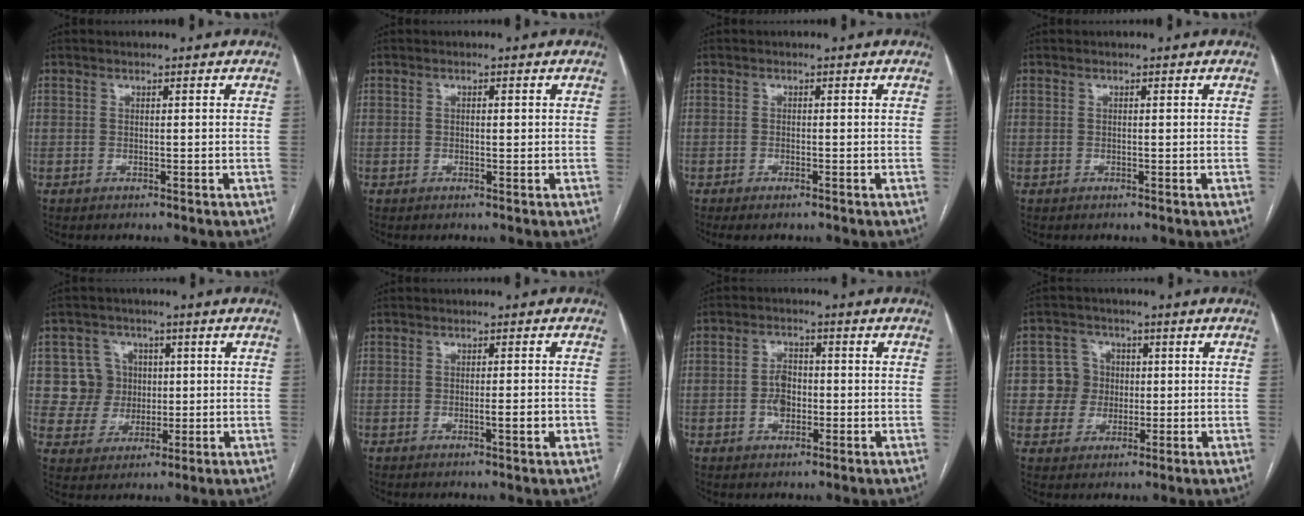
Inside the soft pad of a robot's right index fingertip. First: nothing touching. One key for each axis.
{"total": 1.0, "fx": 0.1, "fy": 0.4, "fz": 0.9, "tx": -0.016, "ty": 0.001, "tz": 0.002}
{"total": 1.7, "fx": -1.2, "fy": 0.4, "fz": 1.1, "tx": -0.018, "ty": -0.003, "tz": -0.016}
{"total": 0.0}
{"total": 7.2, "fx": 1.4, "fy": 7.0, "fz": 0.5, "tx": -0.005, "ty": 0.022, "tz": 0.029}
{"total": 2.4, "fx": -0.7, "fy": 0.3, "fz": 2.3, "tx": -0.035, "ty": -0.002, "tz": -0.009}
{"total": 4.1, "fx": -0.7, "fy": 2.7, "fz": 3.0, "tx": -0.057, "ty": 0.007, "tz": -0.013}
{"total": 5.8, "fx": 0.4, "fy": 5.7, "fz": 0.7, "tx": -0.009, "ty": 0.020, "tz": 0.010}